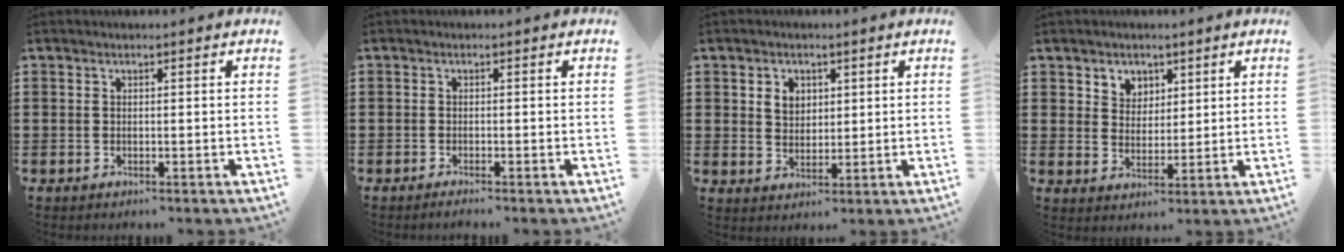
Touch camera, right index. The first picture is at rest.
{"total": 0.8, "force": [-0.7, -0.1, 0.2], "torque": [-0.005, -0.005, -0.014]}
{"total": 3.2, "force": [1.4, 2.6, 1.3], "torque": [-0.034, 0.011, 0.023]}
{"total": 3.7, "force": [2.3, 2.9, 0.1], "torque": [-0.019, 0.010, 0.043]}